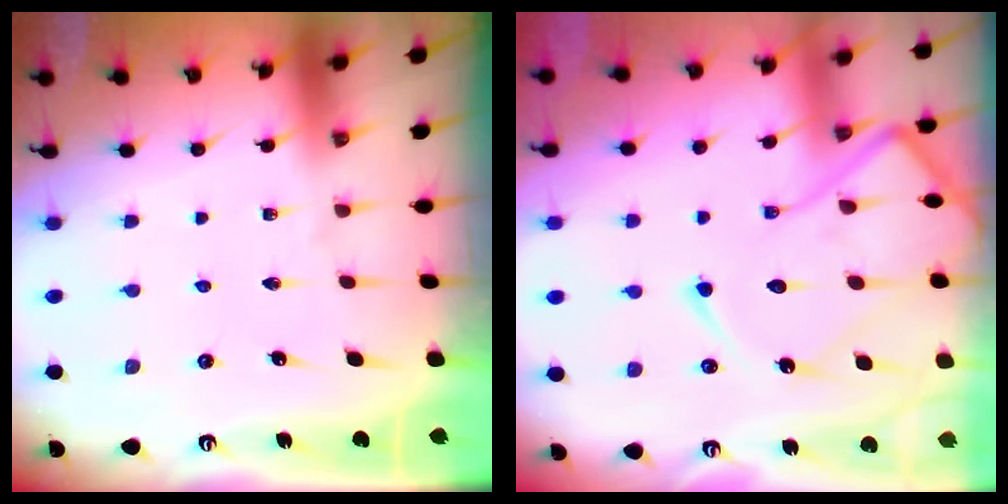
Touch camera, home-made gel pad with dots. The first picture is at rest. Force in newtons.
{"total": 16.2, "press": 16.1, "slide": 1.5}